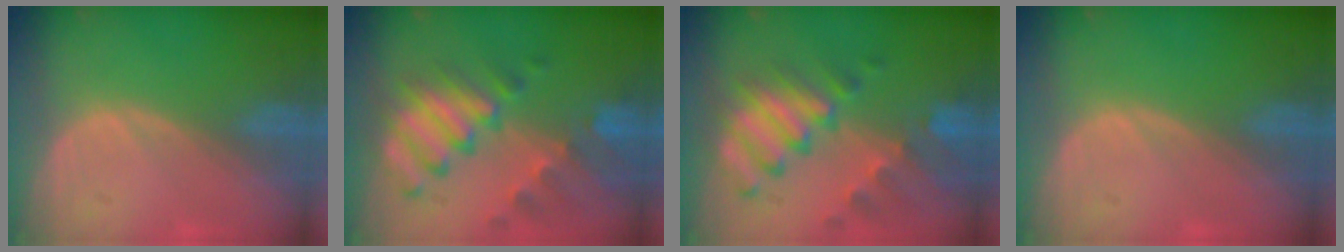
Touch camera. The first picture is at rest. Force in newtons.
{"total": 10.2, "press": 8.9, "slide": 5.0}
{"total": 10.2, "press": 8.9, "slide": 5.0}
{"total": 0.0}